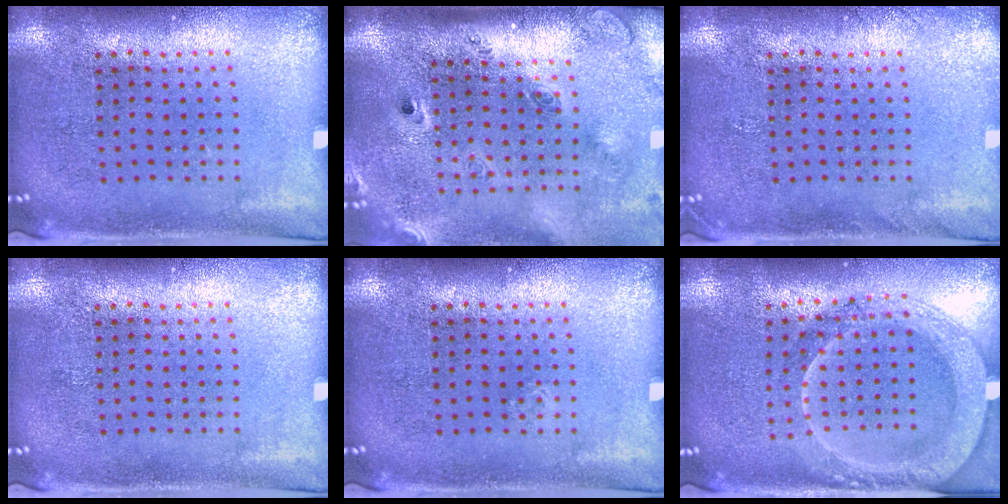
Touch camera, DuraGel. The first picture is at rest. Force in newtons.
{"total": 2.6, "press": 1.9, "slide": 1.8}
{"total": 0.9, "press": 0.8, "slide": 0.2}
{"total": 0.0}
{"total": 0.0}
{"total": 1.9, "press": 1.8, "slide": 0.6}